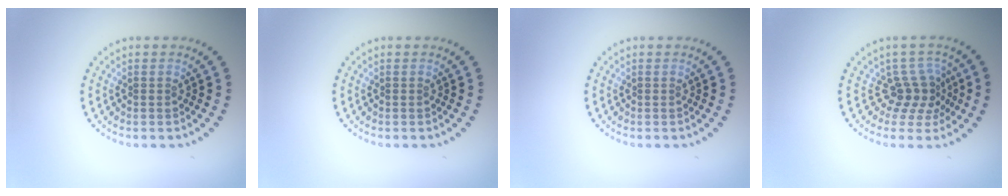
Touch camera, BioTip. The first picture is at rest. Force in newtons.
{"total": 0.0}
{"total": 0.0}
{"total": 2.7, "press": 1.9, "slide": 2.0}